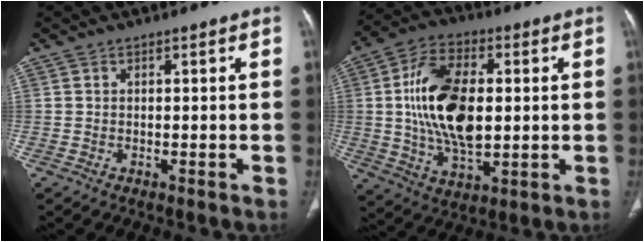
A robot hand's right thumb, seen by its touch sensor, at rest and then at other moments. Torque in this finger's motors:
{"motor_torque": [1.96, 2.87, 1.37, -1.10, 0.56]}